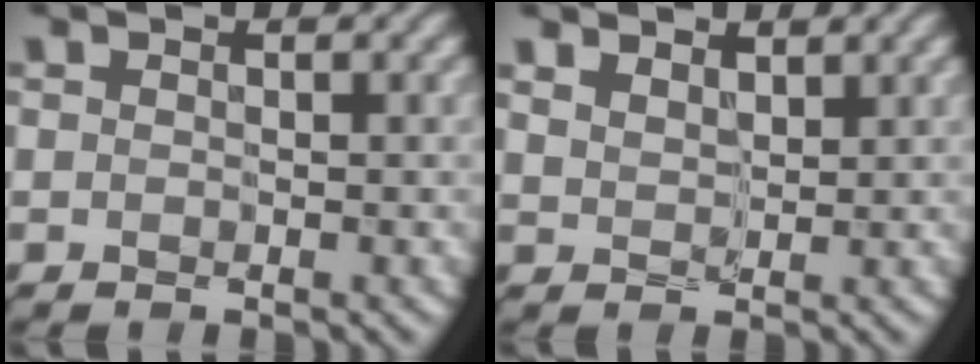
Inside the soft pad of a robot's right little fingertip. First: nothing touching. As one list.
[{"total": 4.0, "force": [3.0, 1.8, 1.8], "torque": [-0.046, 0.007, 0.045]}]